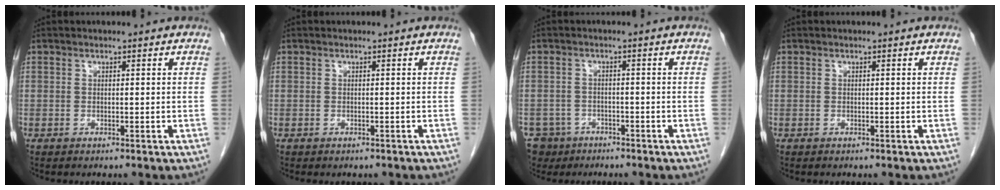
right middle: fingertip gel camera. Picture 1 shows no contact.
{"total": 1.1, "force": [-0.9, 0.5, 0.3], "torque": [-0.011, 0.000, -0.009]}
{"total": 6.4, "force": [-4.3, 4.7, 0.4], "torque": [-0.014, 0.003, -0.070]}
{"total": 0.0}